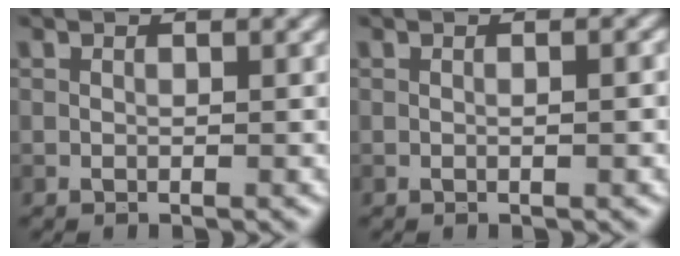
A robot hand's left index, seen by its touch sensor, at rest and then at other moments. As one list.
[{"total": 1.2, "force": [0.0, 0.3, 1.1], "torque": [-0.014, 0.000, -0.001]}]